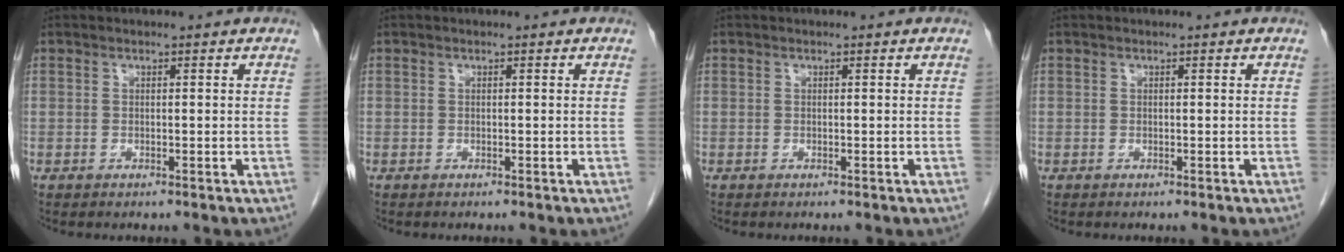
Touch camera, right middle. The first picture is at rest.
{"total": 0.0}
{"total": 0.0}
{"total": 0.0}